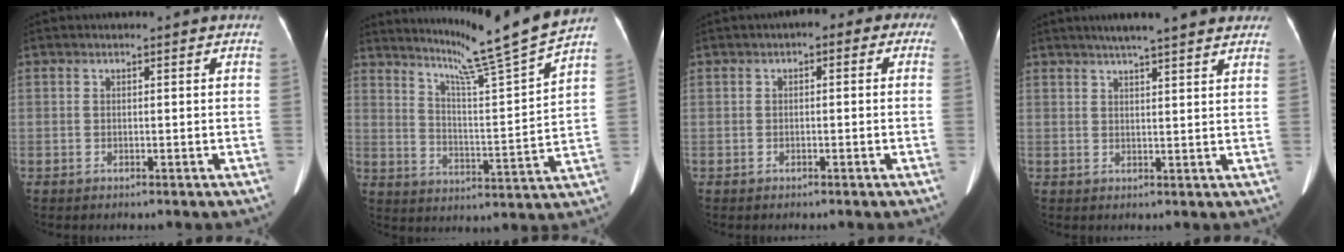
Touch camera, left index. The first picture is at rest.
{"total": 15.2, "force": [13.3, -3.3, 6.6], "torque": [-0.112, -0.049, 0.193]}
{"total": 3.2, "force": [0.2, 2.0, 2.5], "torque": [-0.021, 0.022, -0.012]}
{"total": 12.6, "force": [10.4, 1.3, 6.9], "torque": [-0.096, 0.027, 0.125]}